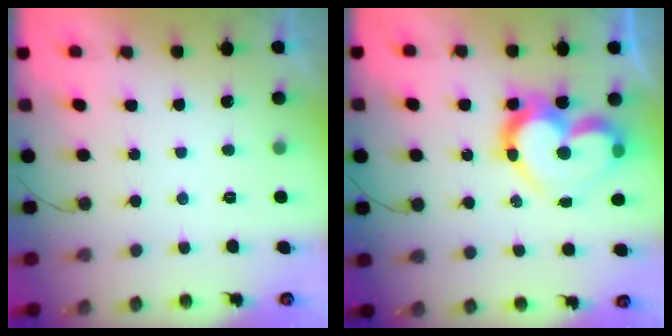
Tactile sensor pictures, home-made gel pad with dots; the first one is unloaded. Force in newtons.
{"total": 16.6, "press": 16.5, "slide": 1.2}